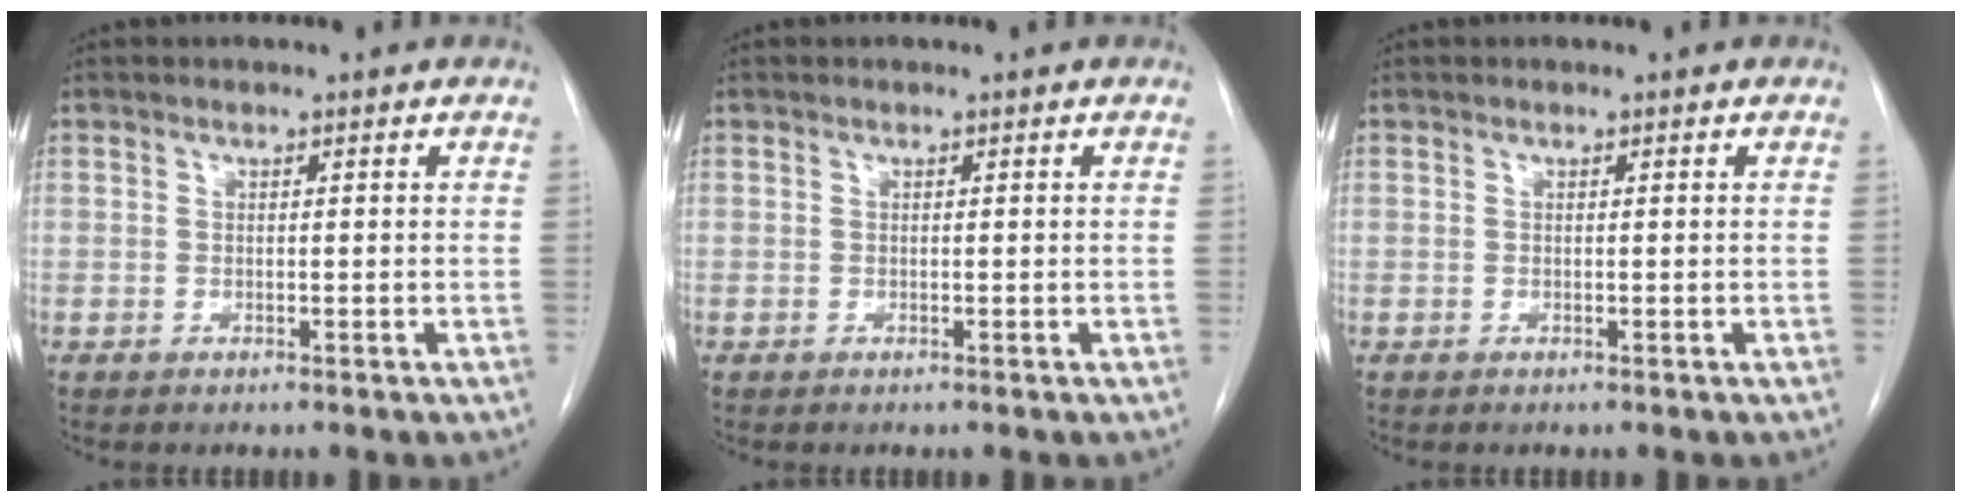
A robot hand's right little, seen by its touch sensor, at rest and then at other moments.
{"total": 0.0}
{"total": 0.0}